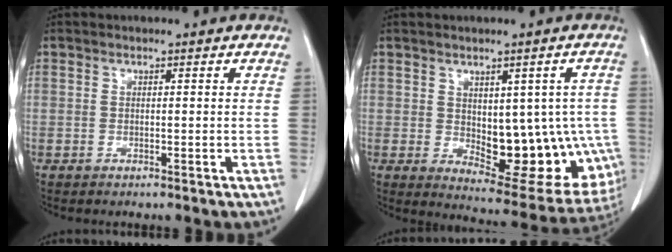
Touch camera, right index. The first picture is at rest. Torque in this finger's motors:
{"motor_torque": [0.33, 0.01, 0.14, 0.02]}